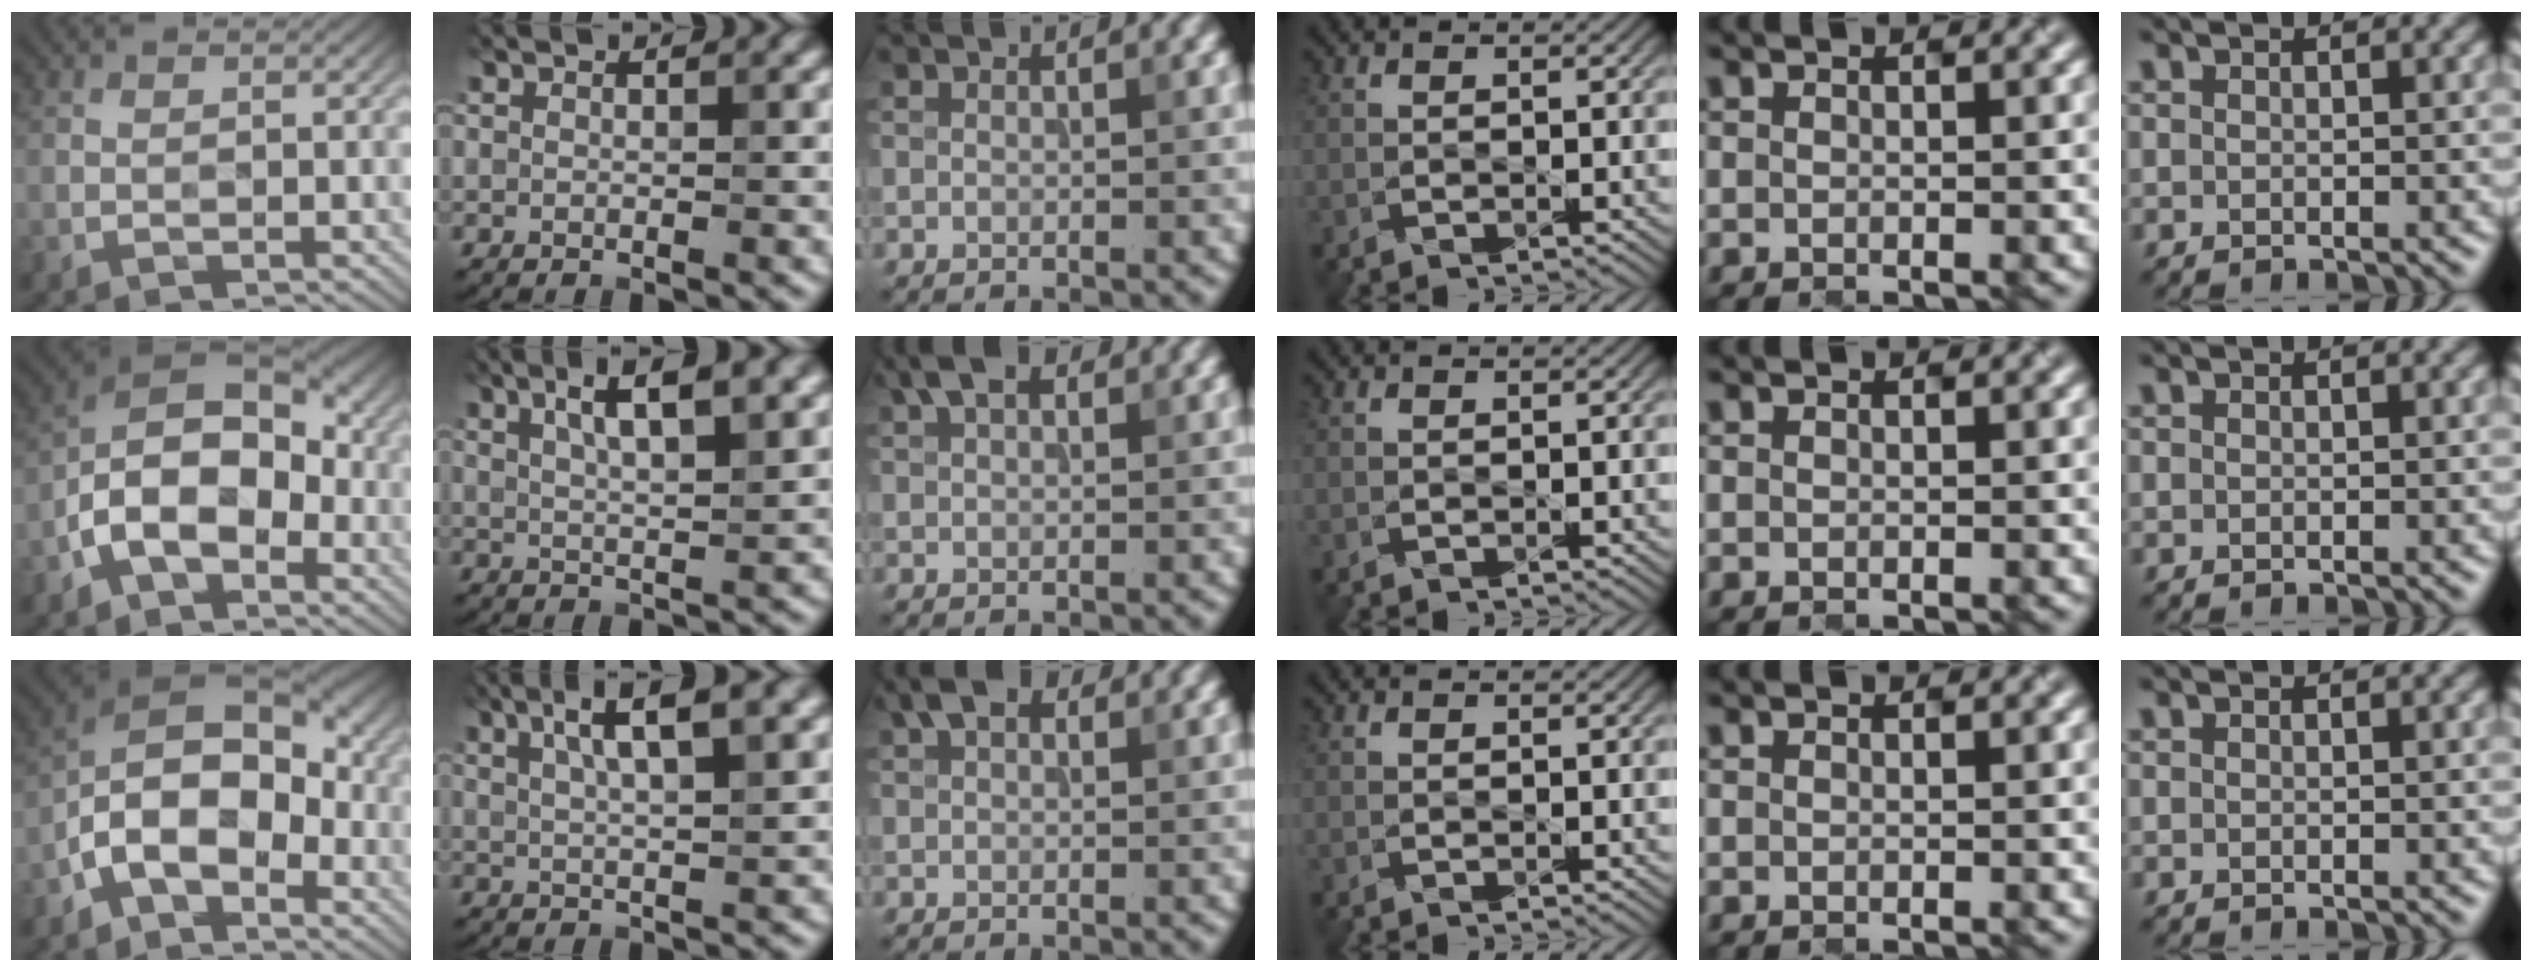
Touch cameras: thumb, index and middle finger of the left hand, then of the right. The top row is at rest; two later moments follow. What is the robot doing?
{"motion": "open", "object": "folder"}